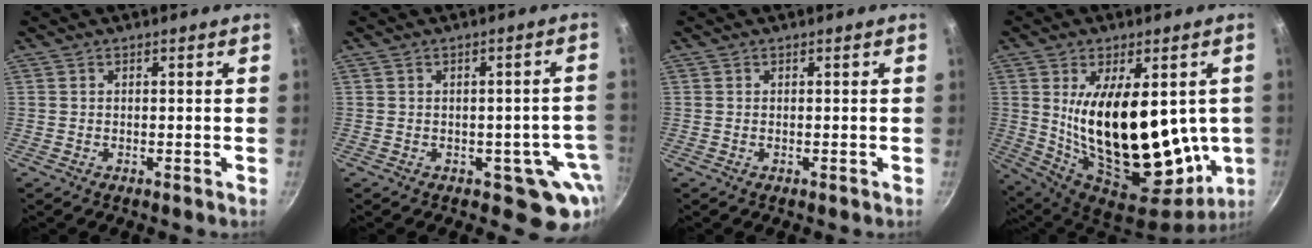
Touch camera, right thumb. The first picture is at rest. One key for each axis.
{"total": 7.8, "fx": -2.1, "fy": 5.3, "fz": 5.3, "tx": 0.002, "ty": 0.021, "tz": -0.019}
{"total": 0.0}
{"total": 27.7, "fx": 2.2, "fy": 13.6, "fz": 24.0, "tx": -0.366, "ty": -0.046, "tz": 0.062}